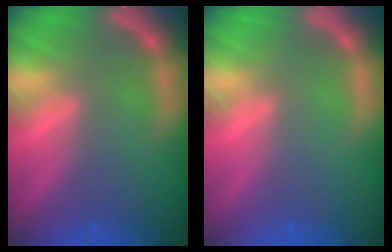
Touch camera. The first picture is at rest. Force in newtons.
{"total": 0.0}